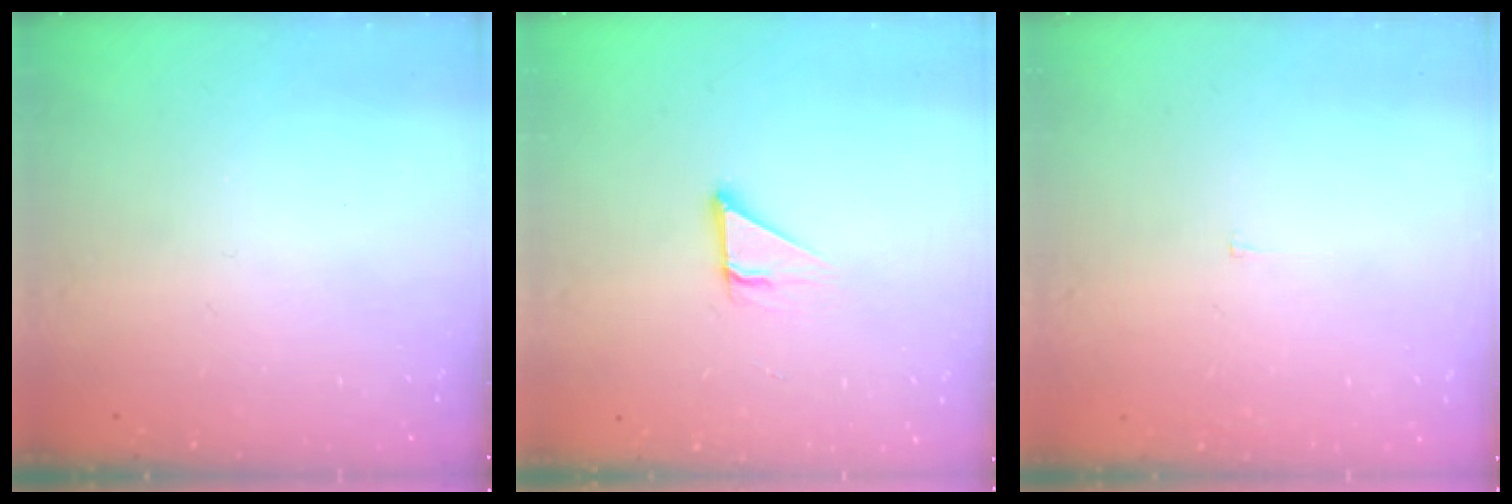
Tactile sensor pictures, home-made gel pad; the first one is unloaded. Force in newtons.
{"total": 3.6, "press": 3.6, "slide": 0.1}
{"total": 1.9, "press": 1.9, "slide": 0.1}